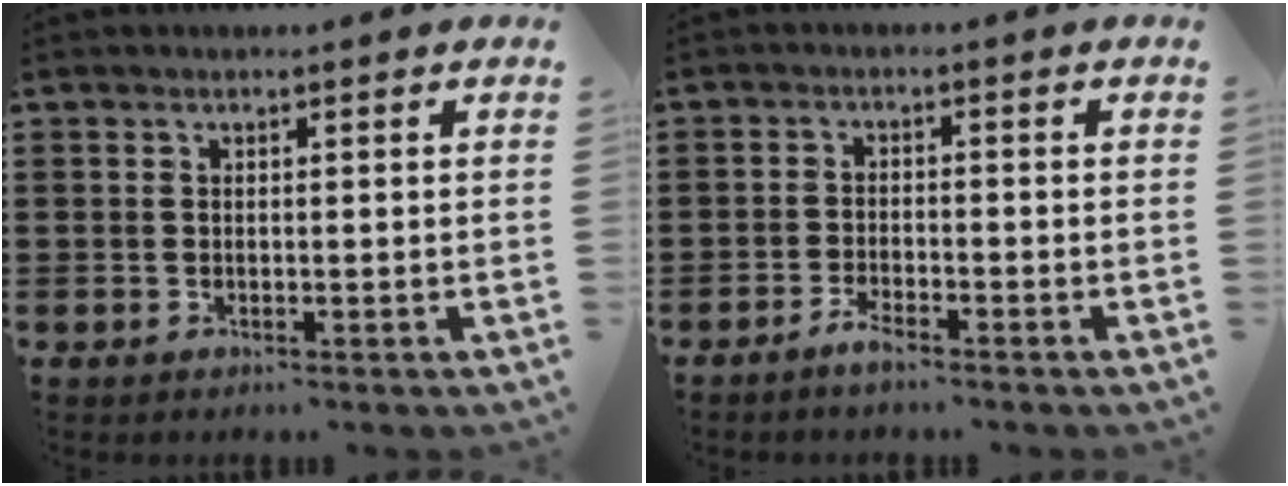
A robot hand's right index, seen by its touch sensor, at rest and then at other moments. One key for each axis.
{"total": 2.3, "fx": -2.0, "fy": 0.3, "fz": 0.9, "tx": -0.025, "ty": 0.000, "tz": -0.041}